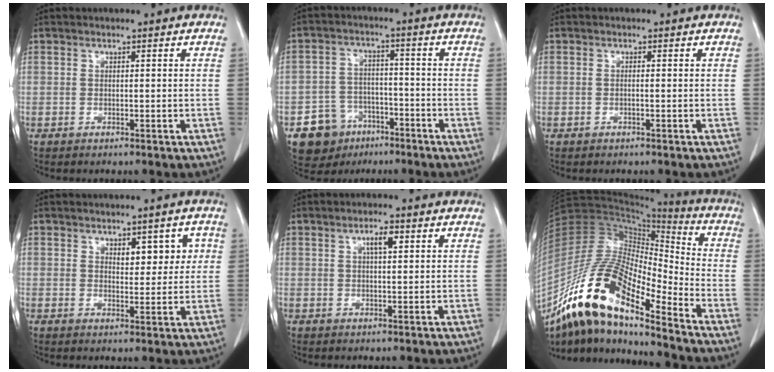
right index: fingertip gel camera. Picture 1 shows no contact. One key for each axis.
{"total": 7.9, "fx": -4.3, "fy": 6.4, "fz": 1.6, "tx": -0.032, "ty": 0.013, "tz": -0.061}
{"total": 0.0}
{"total": 4.6, "fx": 1.6, "fy": 2.5, "fz": 3.5, "tx": -0.037, "ty": 0.009, "tz": 0.027}
{"total": 2.7, "fx": 1.1, "fy": 0.6, "fz": 2.4, "tx": -0.044, "ty": 0.001, "tz": 0.018}
{"total": 20.7, "fx": -13.7, "fy": 4.6, "fz": 14.7, "tx": -0.300, "ty": 0.000, "tz": -0.249}